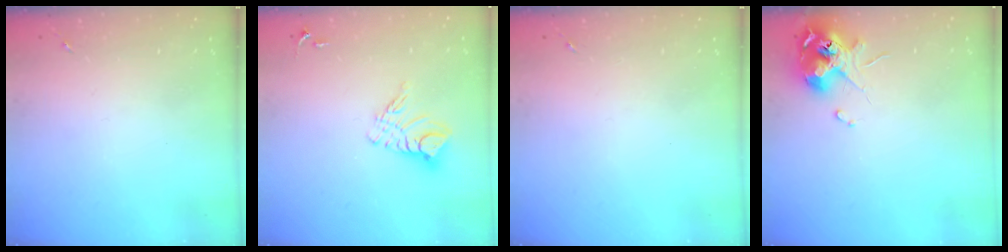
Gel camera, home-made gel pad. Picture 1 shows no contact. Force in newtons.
{"total": 9.8, "press": 9.8, "slide": 0.9}
{"total": 0.0}
{"total": 11.3, "press": 11.2, "slide": 1.5}